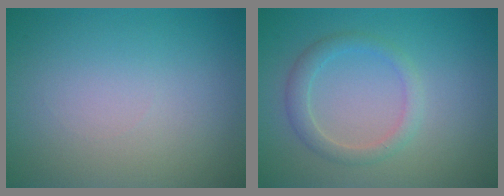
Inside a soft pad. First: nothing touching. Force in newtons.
{"total": 2.2, "press": 2.2, "slide": 0.0}